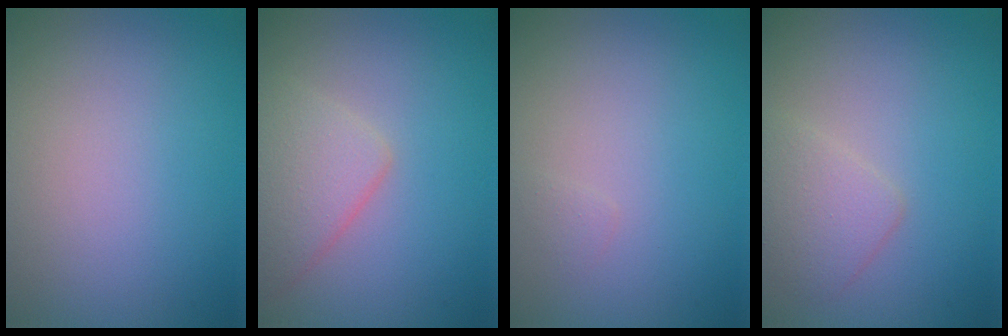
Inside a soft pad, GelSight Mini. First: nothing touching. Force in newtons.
{"total": 3.6, "press": 3.6, "slide": 0.2}
{"total": 0.5, "press": 0.5, "slide": 0.0}
{"total": 2.4, "press": 2.4, "slide": 0.0}